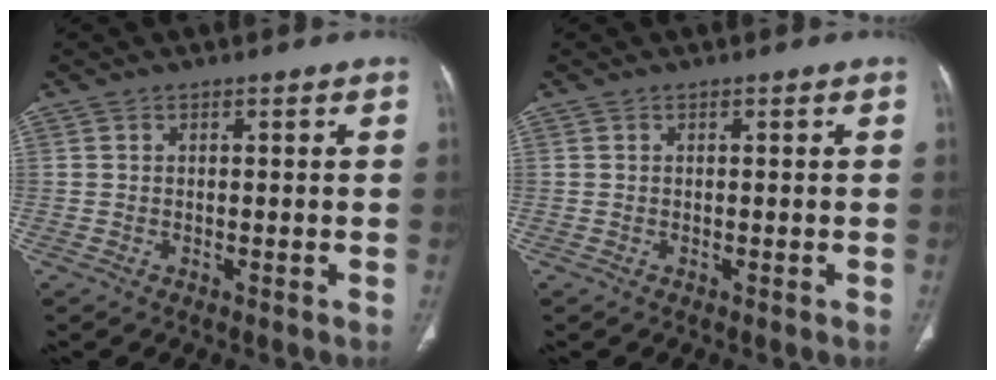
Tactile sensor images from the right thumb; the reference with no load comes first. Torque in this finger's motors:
{"motor_torque": [-0.01, 0.01, -0.02, 0.01, 0.00]}